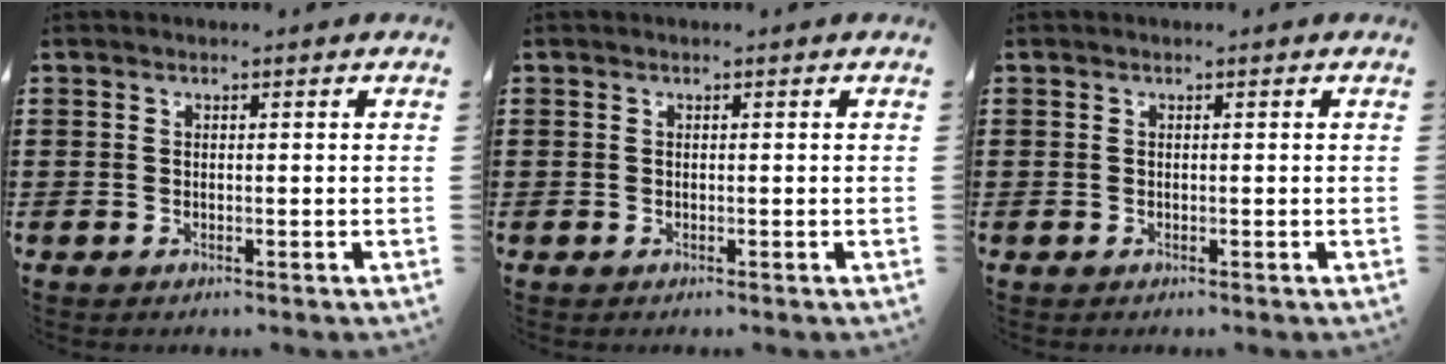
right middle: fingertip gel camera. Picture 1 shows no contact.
{"total": 0.0}
{"total": 0.0}